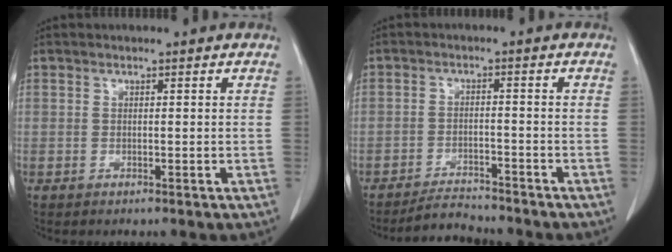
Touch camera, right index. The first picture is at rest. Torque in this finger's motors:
{"motor_torque": [-0.78, 0.01, -0.16, -0.05]}